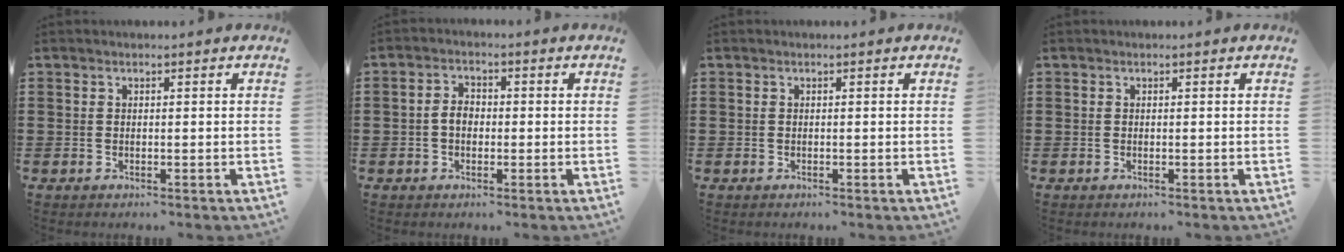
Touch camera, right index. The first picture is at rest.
{"total": 2.8, "force": [-0.4, 1.9, 2.1], "torque": [-0.040, 0.006, -0.010]}
{"total": 0.0}
{"total": 0.0}